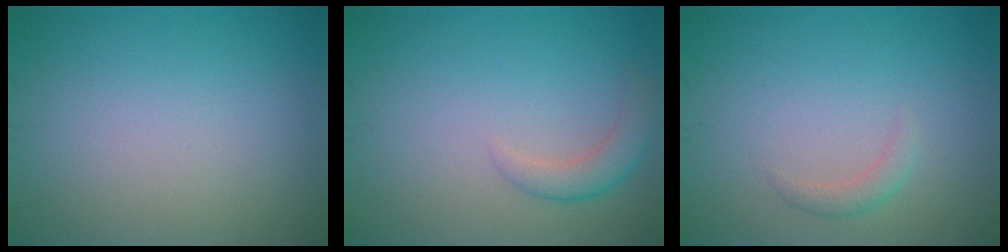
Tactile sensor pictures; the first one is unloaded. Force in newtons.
{"total": 2.2, "press": 2.2, "slide": 0.1}
{"total": 1.2, "press": 1.2, "slide": 0.1}